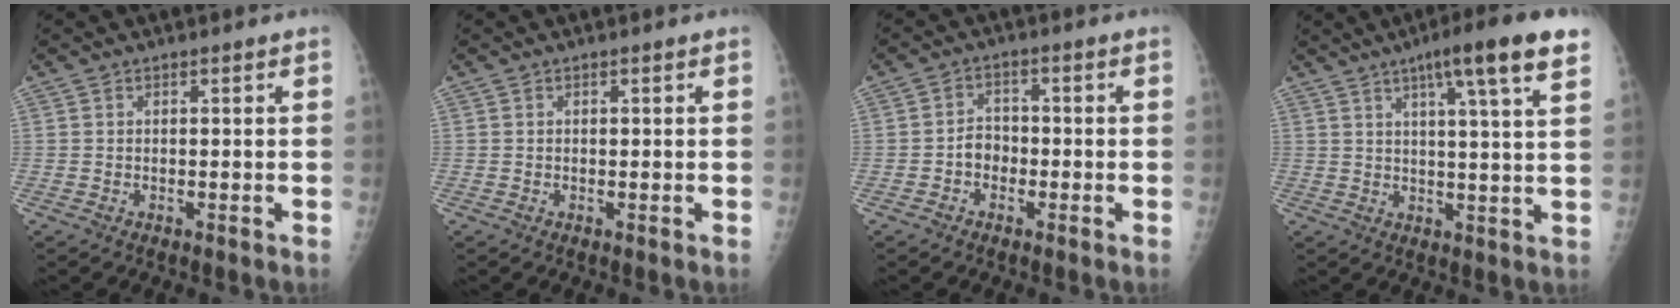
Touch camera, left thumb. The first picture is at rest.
{"total": 0.0}
{"total": 3.5, "force": [-1.2, 2.8, 1.6], "torque": [-0.007, 0.015, -0.028]}
{"total": 12.8, "force": [7.4, 0.8, 10.4], "torque": [-0.153, -0.019, 0.098]}